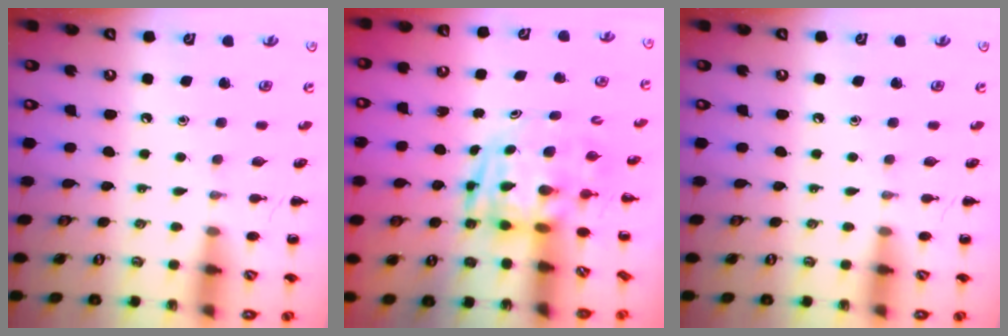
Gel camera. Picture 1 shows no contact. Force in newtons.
{"total": 3.2, "press": 3.1, "slide": 0.7}
{"total": 0.0}